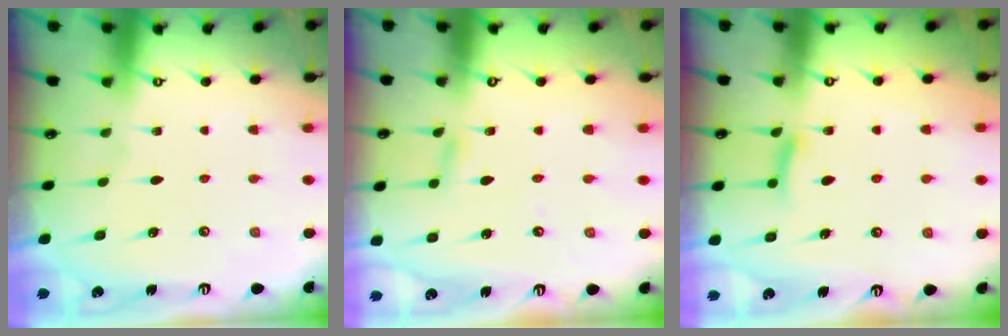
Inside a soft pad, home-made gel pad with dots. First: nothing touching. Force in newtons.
{"total": 3.5, "press": 3.5, "slide": 0.3}
{"total": 7.7, "press": 7.6, "slide": 0.8}